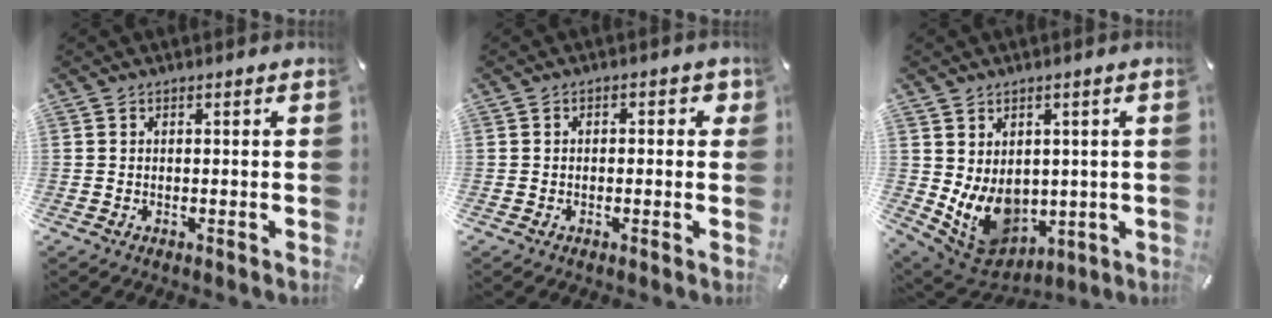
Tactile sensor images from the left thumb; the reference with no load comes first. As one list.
[{"total": 2.0, "force": [-0.7, 1.3, 1.4], "torque": [-0.027, 0.009, -0.015]}, {"total": 10.4, "force": [-0.1, 8.9, 5.4], "torque": [-0.109, -0.022, 0.008]}]